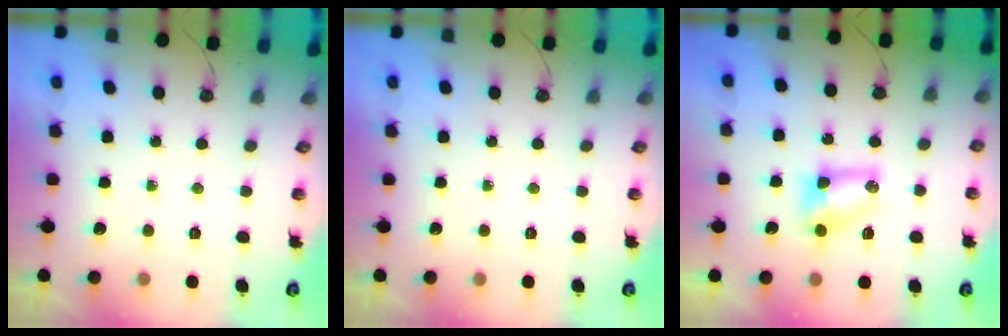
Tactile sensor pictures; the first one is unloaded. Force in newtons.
{"total": 0.0}
{"total": 6.2, "press": 6.2, "slide": 0.6}